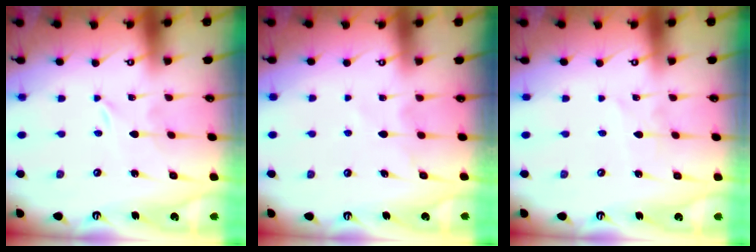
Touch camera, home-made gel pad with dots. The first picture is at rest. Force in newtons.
{"total": 4.9, "press": 4.8, "slide": 0.5}
{"total": 1.6, "press": 1.6, "slide": 0.1}